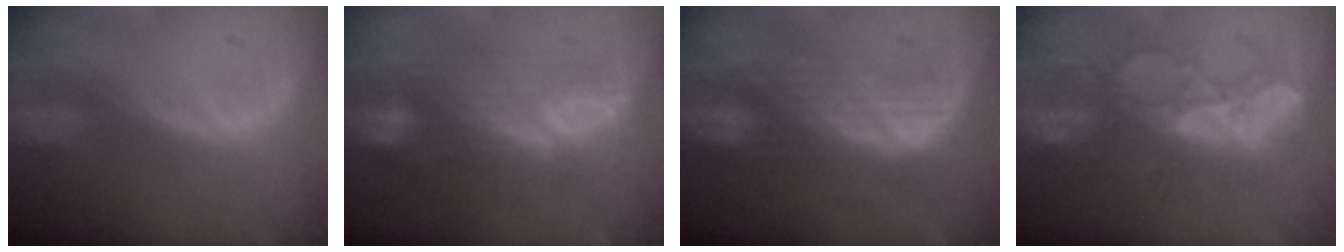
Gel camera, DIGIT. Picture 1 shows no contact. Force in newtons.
{"total": 9.1, "press": 8.5, "slide": 3.4}
{"total": 7.3, "press": 7.3, "slide": 0.6}
{"total": 9.3, "press": 9.0, "slide": 2.6}